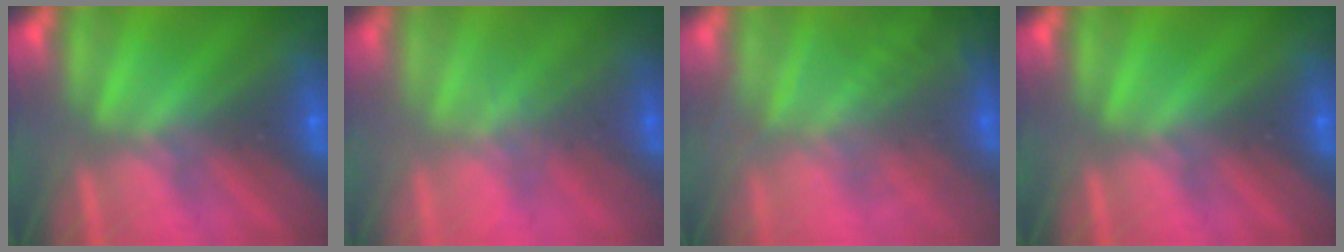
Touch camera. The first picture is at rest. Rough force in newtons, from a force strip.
{"total": 1.6}
{"total": 7.1}
{"total": 0.0}